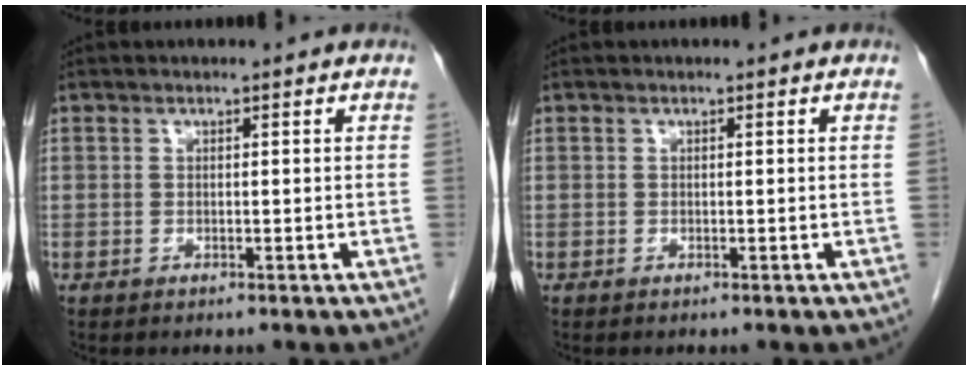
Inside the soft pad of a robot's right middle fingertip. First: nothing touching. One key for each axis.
{"total": 0.0}